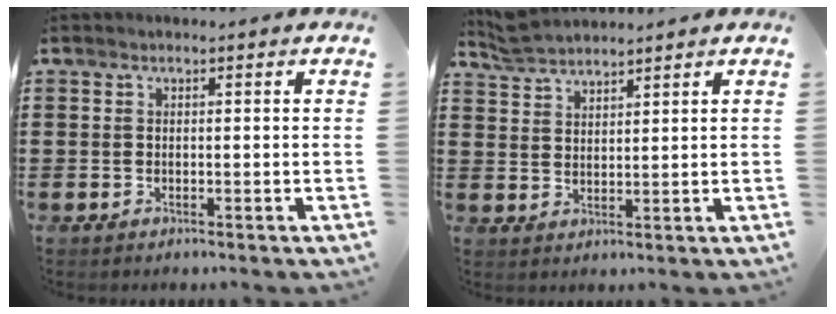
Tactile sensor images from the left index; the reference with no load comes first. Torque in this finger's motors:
{"motor_torque": [0.11, -0.12, 0.09, 0.03]}